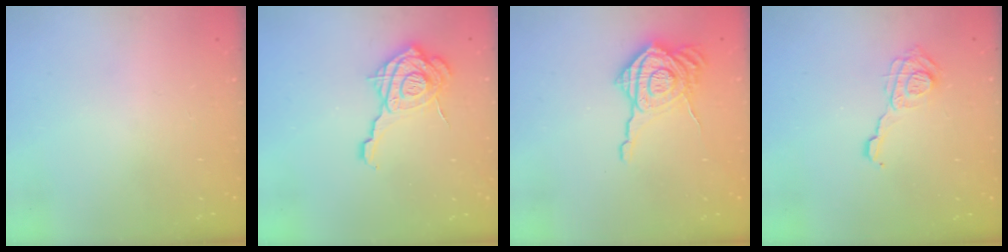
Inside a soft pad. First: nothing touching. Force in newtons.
{"total": 18.2, "press": 18.1, "slide": 2.0}
{"total": 16.7, "press": 16.6, "slide": 1.2}
{"total": 10.4, "press": 10.4, "slide": 0.4}